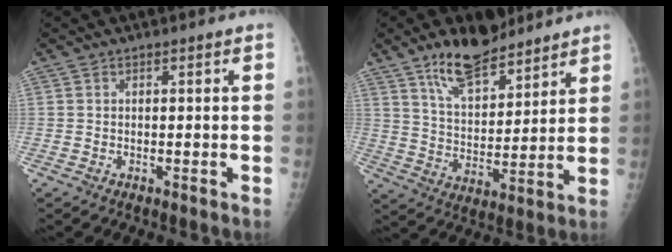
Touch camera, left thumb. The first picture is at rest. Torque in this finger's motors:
{"motor_torque": [0.22, 0.19, 0.23, -0.04, 0.11]}